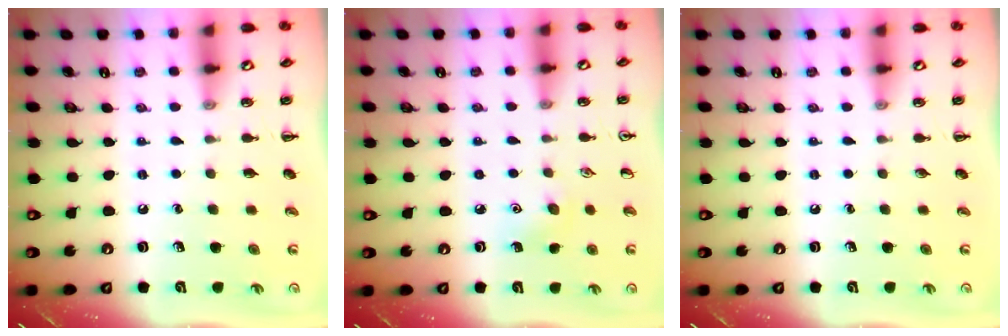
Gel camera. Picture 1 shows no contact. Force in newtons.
{"total": 6.6, "press": 6.4, "slide": 1.6}
{"total": 0.0}